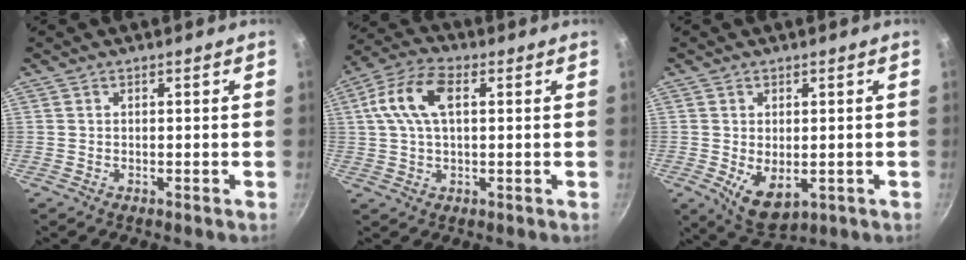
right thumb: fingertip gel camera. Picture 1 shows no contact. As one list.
[{"total": 10.3, "force": [2.5, 5.4, 8.5], "torque": [-0.178, 0.024, 0.042]}, {"total": 7.1, "force": [-1.5, 4.2, 5.6], "torque": [-0.086, -0.013, -0.009]}]